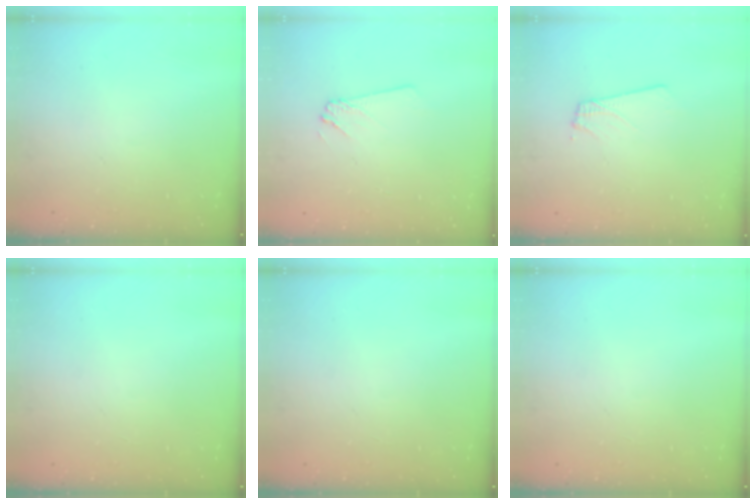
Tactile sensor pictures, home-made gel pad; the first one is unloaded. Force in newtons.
{"total": 3.0, "press": 3.0, "slide": 0.4}
{"total": 2.3, "press": 2.3, "slide": 0.3}
{"total": 0.0}
{"total": 0.0}
{"total": 0.0}